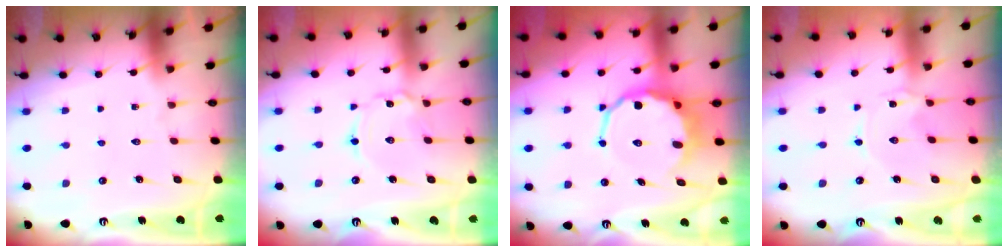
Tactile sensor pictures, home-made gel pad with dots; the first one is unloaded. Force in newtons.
{"total": 2.2, "press": 2.2, "slide": 0.3}
{"total": 10.0, "press": 9.5, "slide": 3.1}
{"total": 0.0}